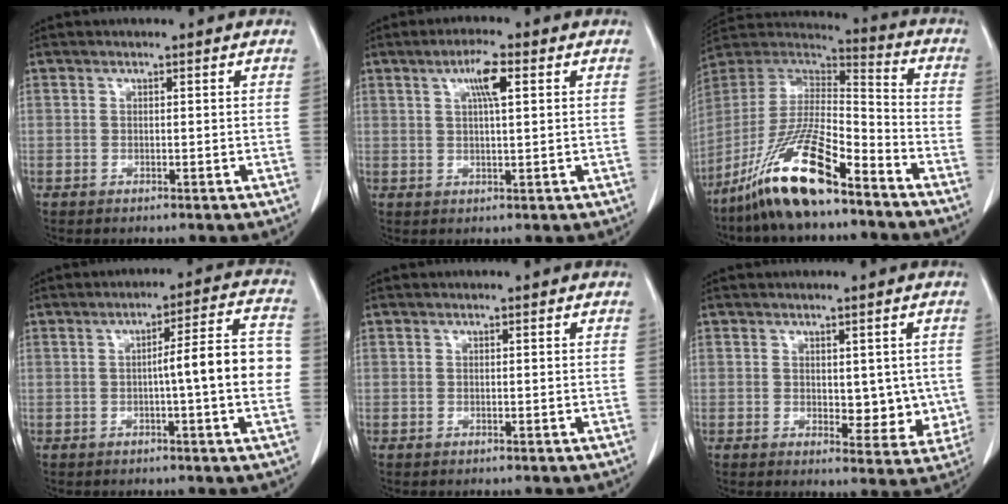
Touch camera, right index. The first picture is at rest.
{"total": 4.6, "force": [1.8, 0.5, 4.2], "torque": [-0.078, 0.004, 0.031]}
{"total": 17.5, "force": [-12.1, 3.0, 12.3], "torque": [-0.256, -0.011, -0.225]}
{"total": 9.6, "force": [-0.8, 0.3, 9.5], "torque": [-0.124, 0.023, -0.016]}
{"total": 0.0}
{"total": 7.8, "force": [0.2, 4.1, 6.6], "torque": [-0.058, -0.012, 0.013]}